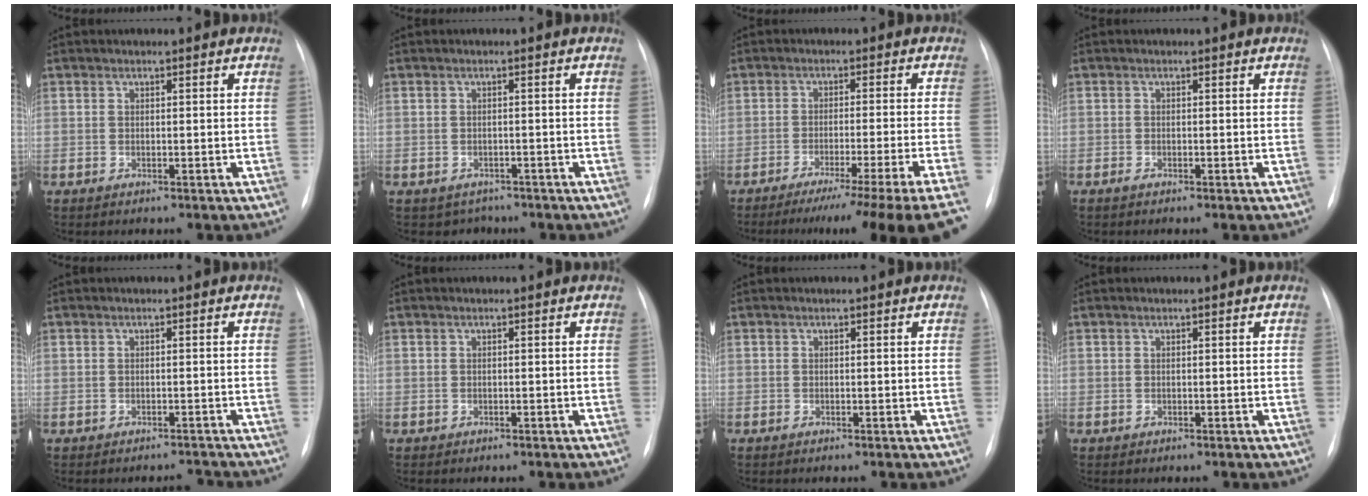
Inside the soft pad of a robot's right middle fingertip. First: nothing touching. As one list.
[{"total": 2.7, "force": [-2.0, 1.8, 0.0], "torque": [0.000, 0.008, -0.024]}, {"total": 16.6, "force": [-13.5, -3.8, 8.9], "torque": [-0.070, -0.044, -0.186]}, {"total": 0.6, "force": [-0.4, 0.1, 0.4], "torque": [-0.009, 0.000, -0.009]}, {"total": 1.1, "force": [-1.1, 0.1, -0.2], "torque": [0.004, -0.002, -0.009]}, {"total": 0.0}, {"total": 0.0}, {"total": 0.0}]